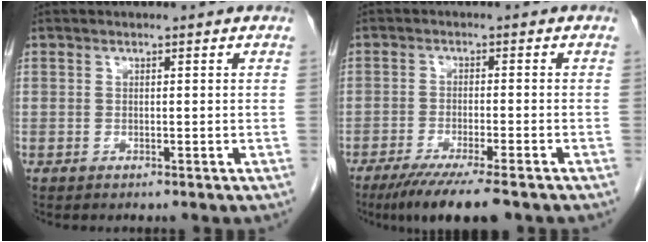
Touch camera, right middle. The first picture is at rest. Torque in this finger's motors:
{"motor_torque": [0.24, -0.23, 0.14, 0.06]}